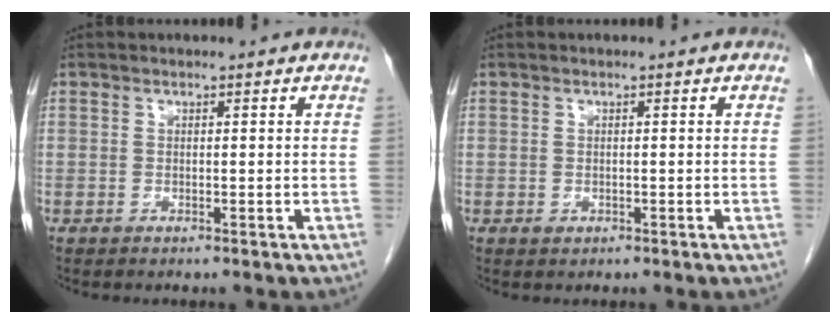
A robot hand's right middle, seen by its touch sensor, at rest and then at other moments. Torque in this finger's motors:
{"motor_torque": [0.45, -0.14, -0.06, 0.00]}